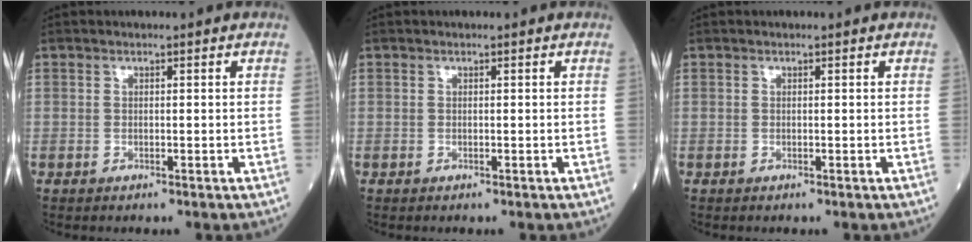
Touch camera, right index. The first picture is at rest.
{"total": 0.0}
{"total": 0.0}